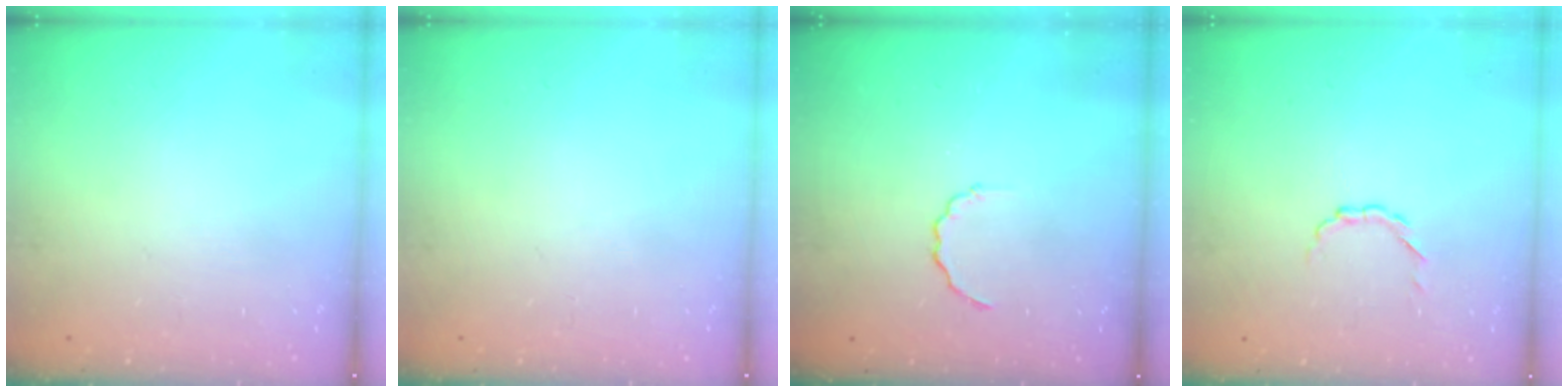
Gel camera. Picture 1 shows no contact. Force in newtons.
{"total": 0.0}
{"total": 2.9, "press": 2.8, "slide": 0.8}
{"total": 2.8, "press": 2.7, "slide": 0.8}